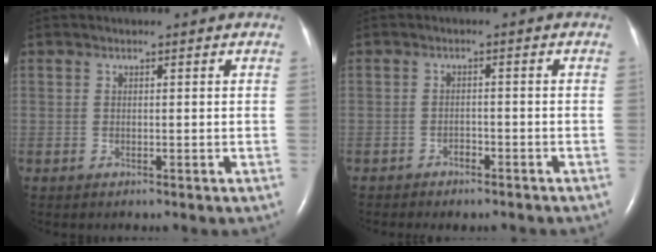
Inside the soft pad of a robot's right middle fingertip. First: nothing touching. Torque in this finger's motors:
{"motor_torque": [0.15, -0.14, 0.01, 0.02]}